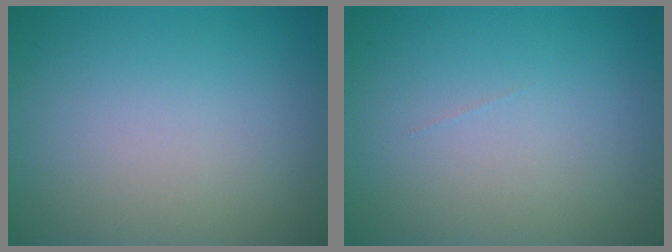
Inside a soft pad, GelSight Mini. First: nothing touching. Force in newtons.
{"total": 0.0}